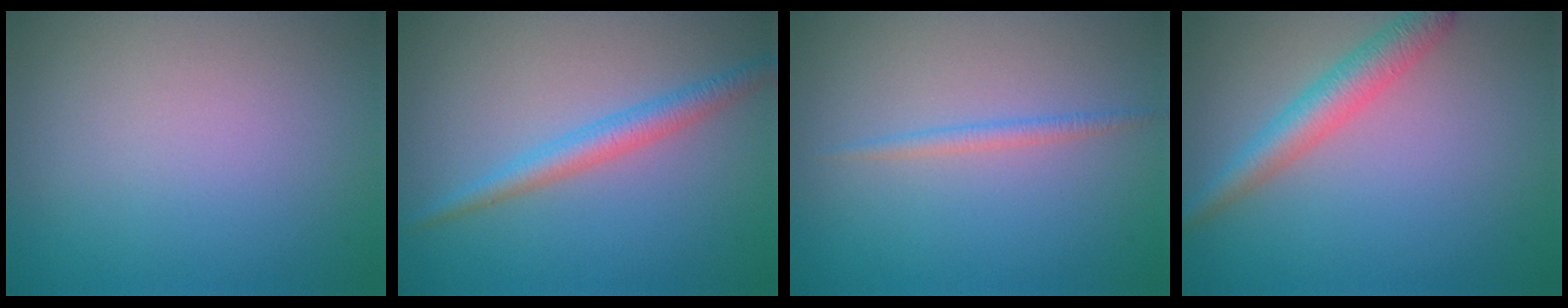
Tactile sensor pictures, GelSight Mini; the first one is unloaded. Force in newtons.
{"total": 2.5, "press": 2.5, "slide": 0.0}
{"total": 1.1, "press": 1.1, "slide": 0.1}
{"total": 3.4, "press": 3.4, "slide": 0.1}